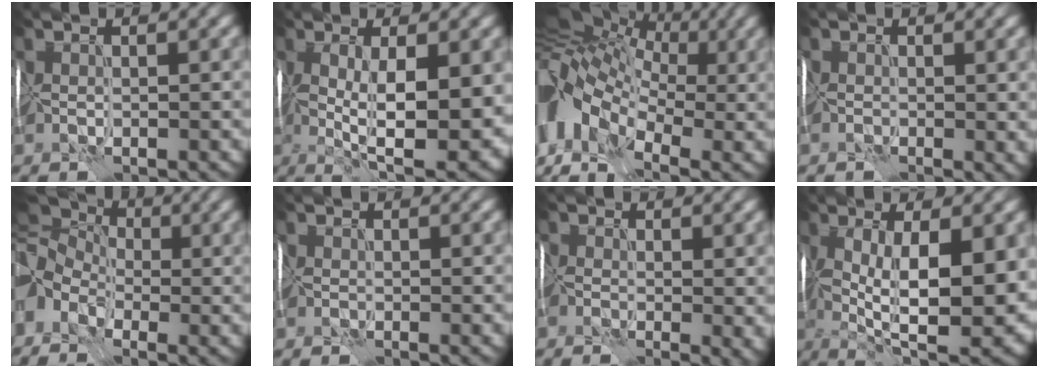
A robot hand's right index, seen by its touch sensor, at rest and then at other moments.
{"total": 11.2, "force": [-1.0, 4.1, 10.4], "torque": [-0.187, -0.017, -0.003]}
{"total": 13.1, "force": [0.2, 9.2, 9.3], "torque": [-0.198, 0.006, 0.008]}
{"total": 1.8, "force": [-0.6, 0.9, 1.4], "torque": [-0.024, -0.004, -0.011]}
{"total": 9.5, "force": [-0.2, 7.1, 6.4], "torque": [-0.149, 0.005, 0.000]}
{"total": 0.6, "force": [-0.4, 0.3, 0.4], "torque": [-0.010, -0.003, -0.010]}
{"total": 6.2, "force": [-1.6, 3.3, 5.0], "torque": [-0.093, -0.004, -0.016]}
{"total": 13.8, "force": [-0.9, 5.4, 12.7], "torque": [-0.206, -0.011, 0.002]}